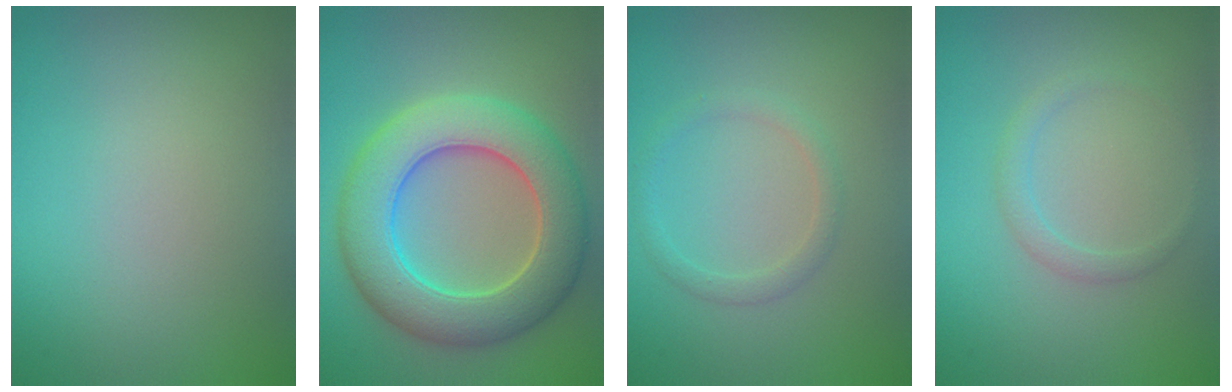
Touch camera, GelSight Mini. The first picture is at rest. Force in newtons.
{"total": 9.1, "press": 9.1, "slide": 0.5}
{"total": 1.5, "press": 1.5, "slide": 0.1}
{"total": 1.3, "press": 1.3, "slide": 0.0}